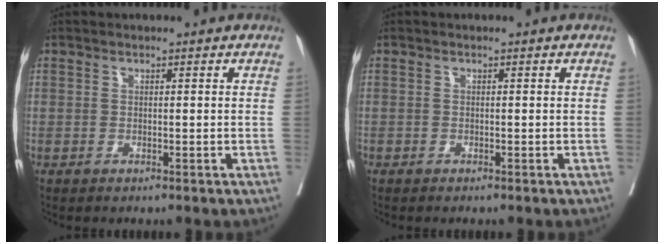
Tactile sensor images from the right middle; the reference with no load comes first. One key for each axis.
{"total": 3.0, "fx": -2.9, "fy": 0.8, "fz": 0.0, "tx": 0.008, "ty": -0.007, "tz": -0.053}